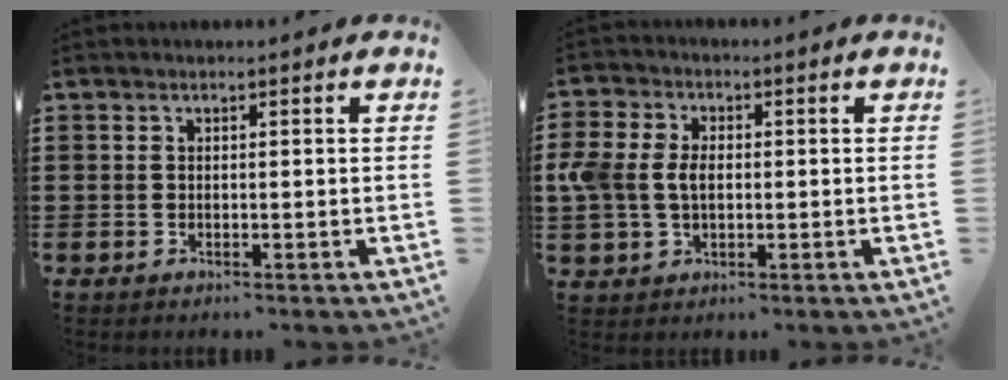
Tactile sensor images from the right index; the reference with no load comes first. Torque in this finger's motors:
{"motor_torque": [1.05, -0.06, 0.65, 0.12]}